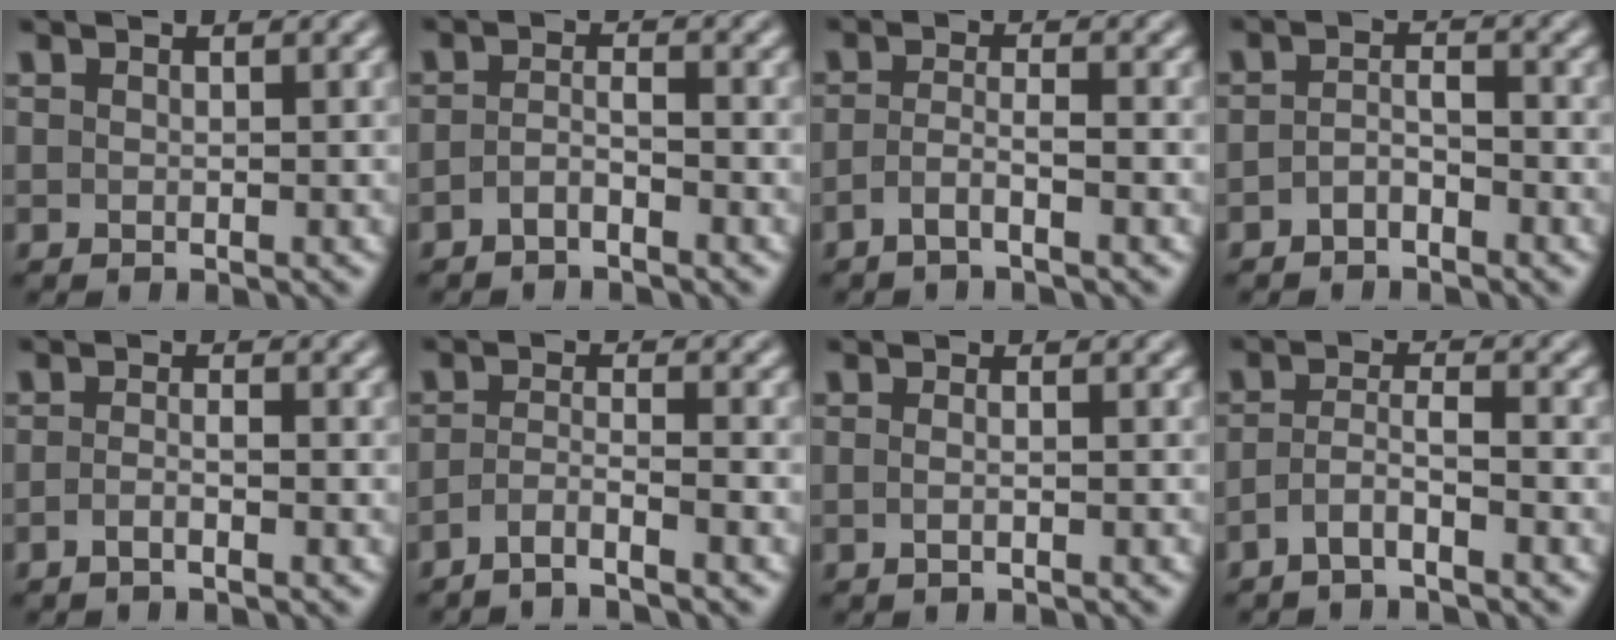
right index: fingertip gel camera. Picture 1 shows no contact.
{"total": 2.2, "force": [-2.0, 0.1, 0.8], "torque": [-0.010, -0.009, -0.032]}
{"total": 2.4, "force": [-2.0, -0.3, 1.4], "torque": [-0.024, -0.013, -0.031]}
{"total": 2.3, "force": [-2.0, 0.6, 1.0], "torque": [-0.009, -0.010, -0.031]}
{"total": 1.8, "force": [-1.4, -0.2, 1.0], "torque": [-0.017, -0.004, -0.026]}
{"total": 3.0, "force": [-2.7, -0.1, 1.2], "torque": [-0.019, -0.013, -0.044]}
{"total": 1.2, "force": [-0.8, -0.7, 0.6], "torque": [-0.015, -0.005, -0.010]}
{"total": 2.7, "force": [-2.1, 0.4, 1.6], "torque": [-0.027, -0.010, -0.036]}